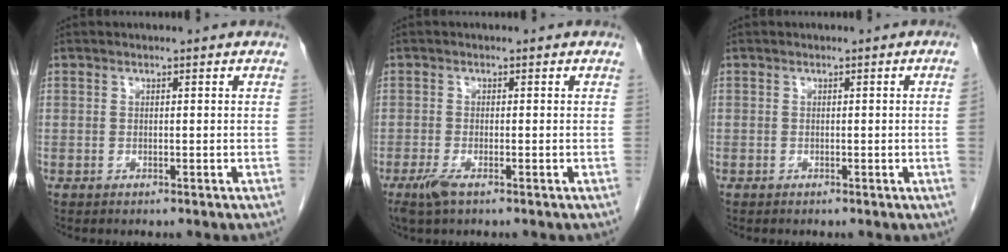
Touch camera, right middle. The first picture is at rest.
{"total": 2.6, "force": [-1.6, 0.5, 2.0], "torque": [-0.046, -0.006, -0.032]}
{"total": 1.4, "force": [-0.2, -0.6, 1.2], "torque": [-0.006, -0.001, -0.002]}